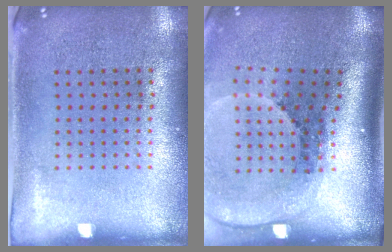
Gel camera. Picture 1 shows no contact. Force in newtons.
{"total": 2.7, "press": 1.9, "slide": 2.0}